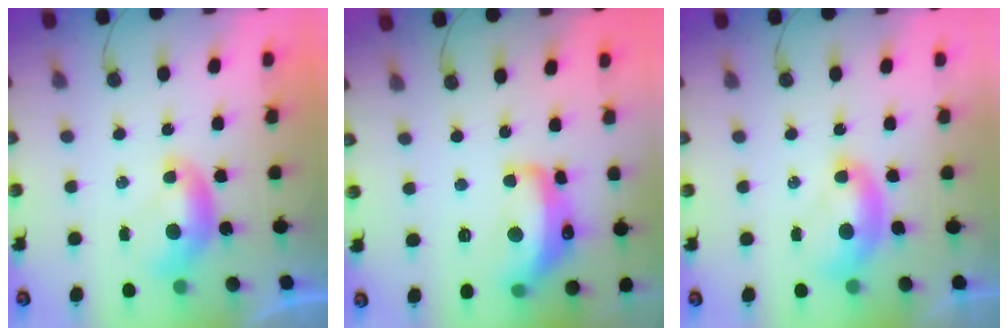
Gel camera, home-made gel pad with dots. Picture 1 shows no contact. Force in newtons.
{"total": 10.7, "press": 10.6, "slide": 1.5}
{"total": 1.8, "press": 1.8, "slide": 0.3}